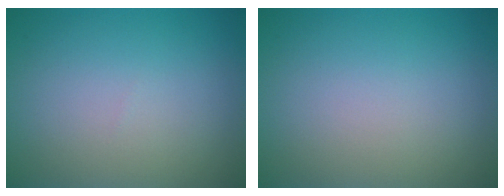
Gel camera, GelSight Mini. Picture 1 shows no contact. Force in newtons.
{"total": 0.0}